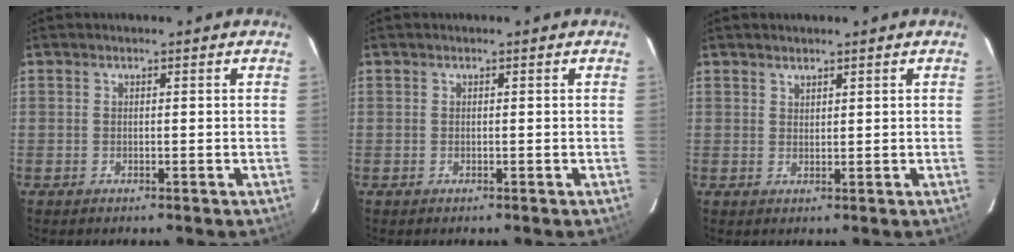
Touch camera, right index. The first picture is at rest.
{"total": 0.0}
{"total": 1.2, "force": [1.1, 0.4, 0.2], "torque": [-0.003, 0.002, 0.021]}